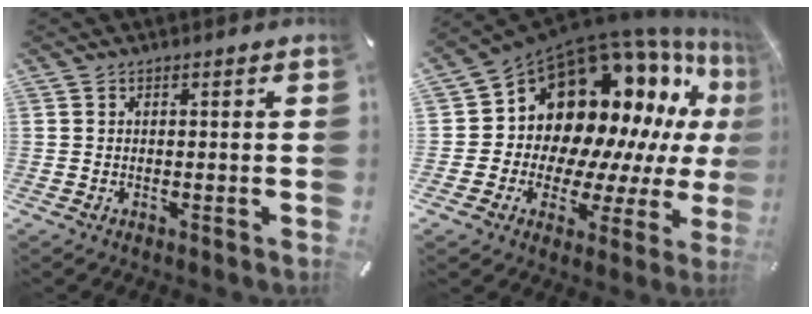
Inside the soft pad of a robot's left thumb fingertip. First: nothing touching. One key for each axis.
{"total": 18.0, "fx": 10.7, "fy": 12.2, "fz": 7.7, "tx": -0.105, "ty": -0.124, "tz": 0.213}